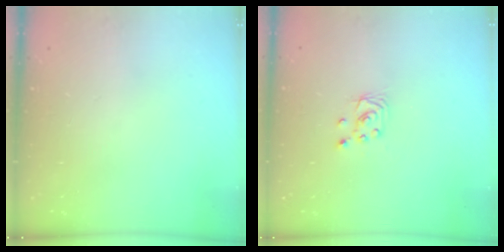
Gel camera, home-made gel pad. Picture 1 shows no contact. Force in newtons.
{"total": 2.7, "press": 2.7, "slide": 0.2}